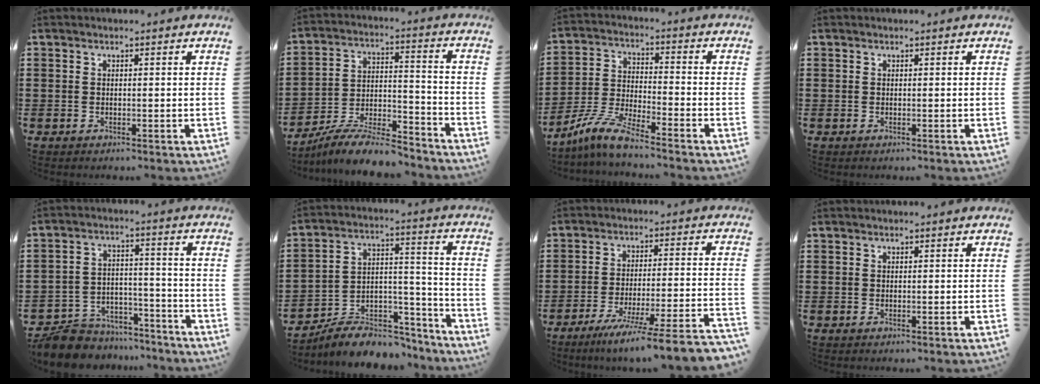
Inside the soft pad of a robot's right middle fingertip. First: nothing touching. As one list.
[{"total": 10.0, "force": [-9.1, 1.2, 4.0], "torque": [-0.073, 0.018, -0.178]}, {"total": 7.6, "force": [-6.6, 0.4, 3.9], "torque": [-0.101, -0.011, -0.134]}, {"total": 0.0}, {"total": 7.7, "force": [-7.4, 1.9, 1.0], "torque": [-0.021, 0.022, -0.145]}, {"total": 7.9, "force": [-7.1, 2.8, 2.2], "torque": [-0.038, 0.021, -0.137]}, {"total": 7.9, "force": [-6.6, -1.2, 4.2], "torque": [-0.064, -0.018, -0.129]}, {"total": 0.0}]